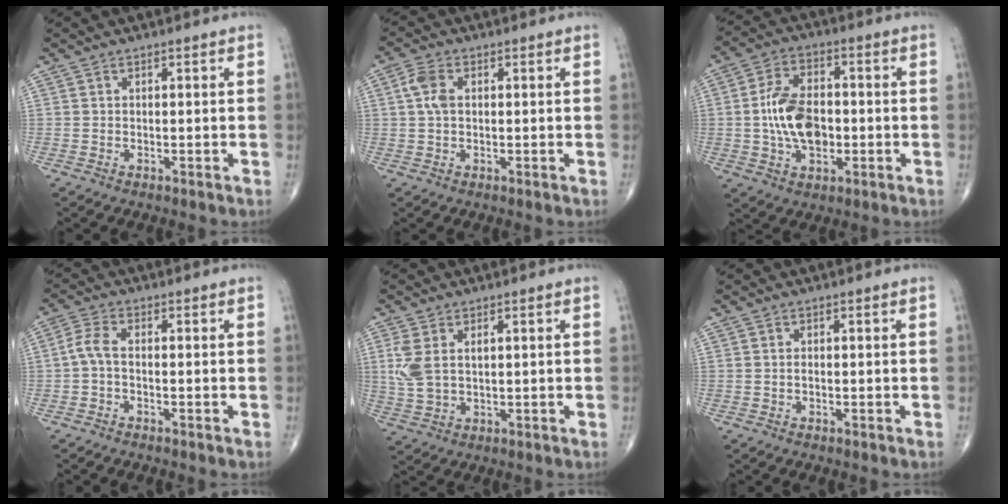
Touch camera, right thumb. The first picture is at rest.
{"total": 4.3, "force": [0.8, 2.5, 3.4], "torque": [-0.080, 0.008, 0.012]}
{"total": 11.9, "force": [-0.9, 7.2, 9.4], "torque": [-0.158, 0.013, -0.018]}
{"total": 3.3, "force": [-0.7, 1.3, 2.9], "torque": [-0.068, 0.009, -0.022]}
{"total": 6.0, "force": [1.5, 3.4, 4.7], "torque": [-0.113, 0.003, 0.038]}
{"total": 0.5, "force": [-0.1, 0.3, 0.4], "torque": [-0.009, 0.000, -0.001]}